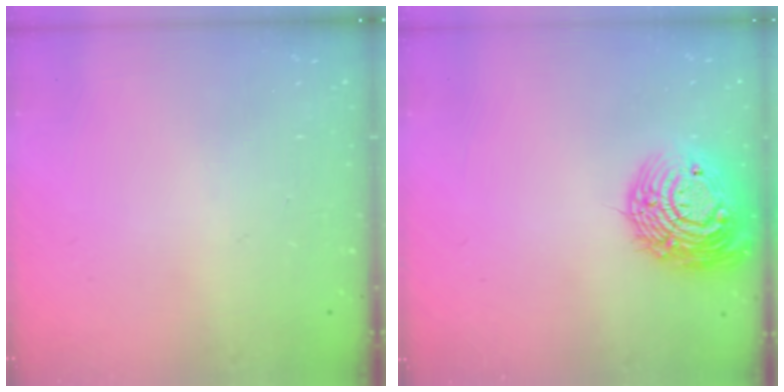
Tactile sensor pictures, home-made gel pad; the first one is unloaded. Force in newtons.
{"total": 17.0, "press": 17.0, "slide": 0.6}